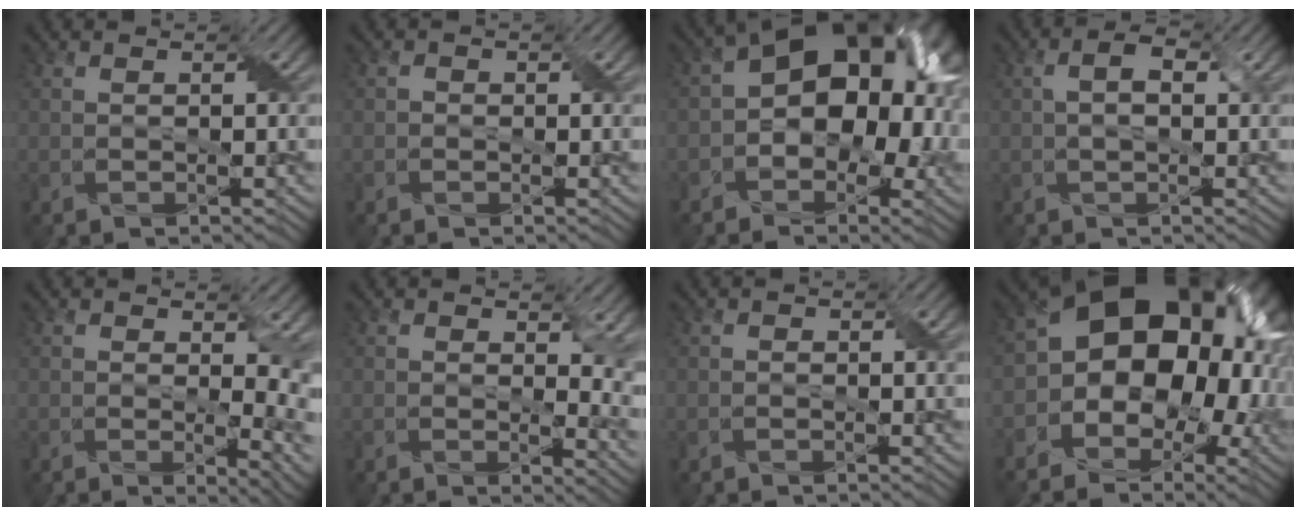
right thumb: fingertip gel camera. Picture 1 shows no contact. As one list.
[{"total": 0.6, "force": [-0.2, 0.6, 0.1], "torque": [-0.001, -0.002, -0.004]}, {"total": 15.6, "force": [0.8, 10.6, 11.4], "torque": [-0.136, 0.011, 0.001]}, {"total": 3.1, "force": [0.5, 1.7, 2.6], "torque": [-0.052, 0.004, 0.006]}, {"total": 8.0, "force": [0.4, 4.3, 6.8], "torque": [-0.084, -0.020, 0.024]}, {"total": 7.3, "force": [1.6, 4.4, 5.6], "torque": [-0.065, -0.023, 0.037]}, {"total": 0.0}, {"total": 18.6, "force": [0.5, 14.4, 11.7], "torque": [-0.122, 0.005, -0.012]}]